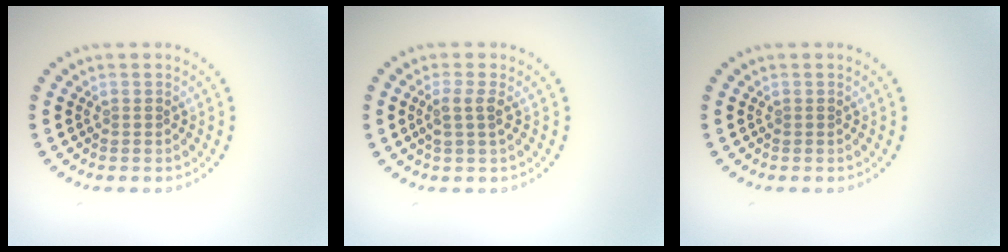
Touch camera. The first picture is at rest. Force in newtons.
{"total": 1.7, "press": 1.4, "slide": 0.9}
{"total": 0.0}